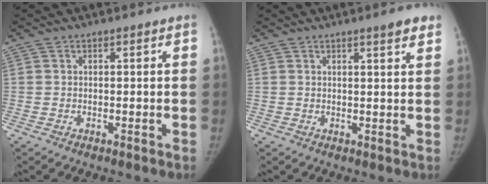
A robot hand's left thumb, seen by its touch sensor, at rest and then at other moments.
{"total": 3.7, "force": [2.5, 0.5, 2.7], "torque": [-0.029, -0.013, 0.033]}